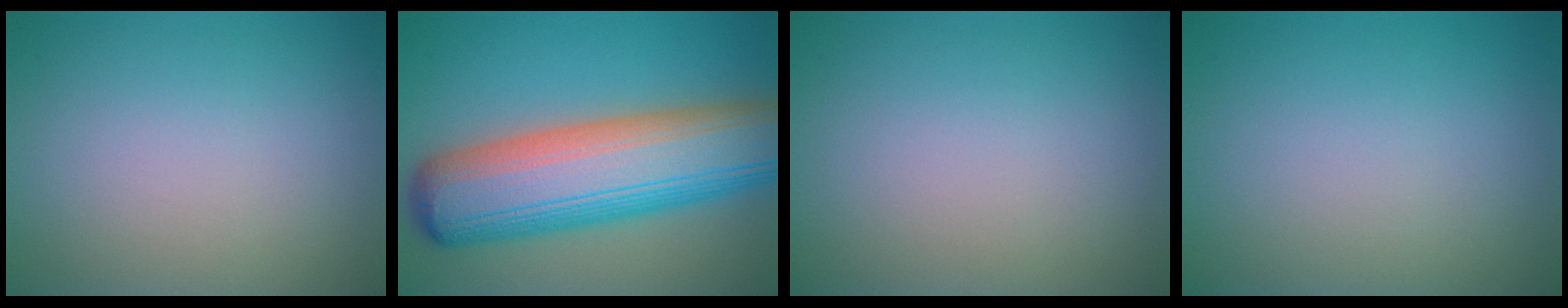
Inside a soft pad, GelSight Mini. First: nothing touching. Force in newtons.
{"total": 13.4, "press": 13.4, "slide": 0.4}
{"total": 0.0}
{"total": 0.0}